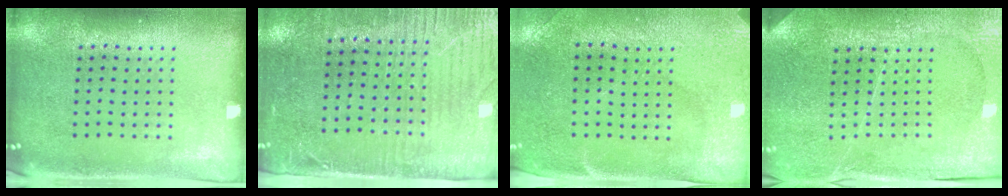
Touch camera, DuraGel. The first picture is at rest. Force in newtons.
{"total": 3.4, "press": 2.9, "slide": 1.7}
{"total": 2.9, "press": 2.4, "slide": 1.6}
{"total": 3.8, "press": 3.5, "slide": 1.5}